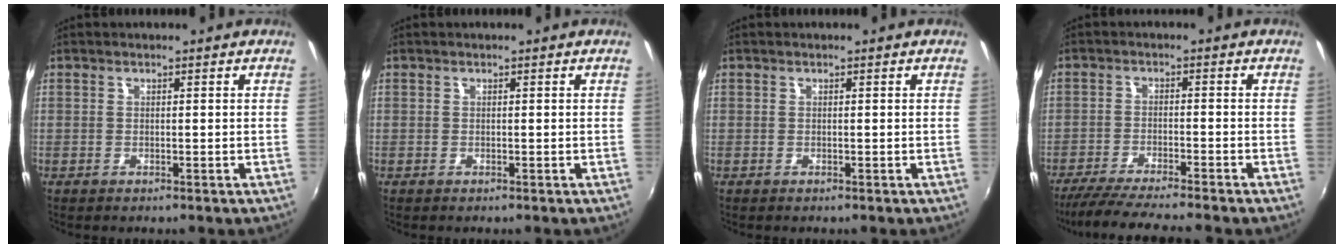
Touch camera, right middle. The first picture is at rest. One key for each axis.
{"total": 0.0}
{"total": 0.0}
{"total": 10.2, "fx": -9.0, "fy": -0.7, "fz": 4.7, "tx": -0.107, "ty": -0.021, "tz": -0.152}